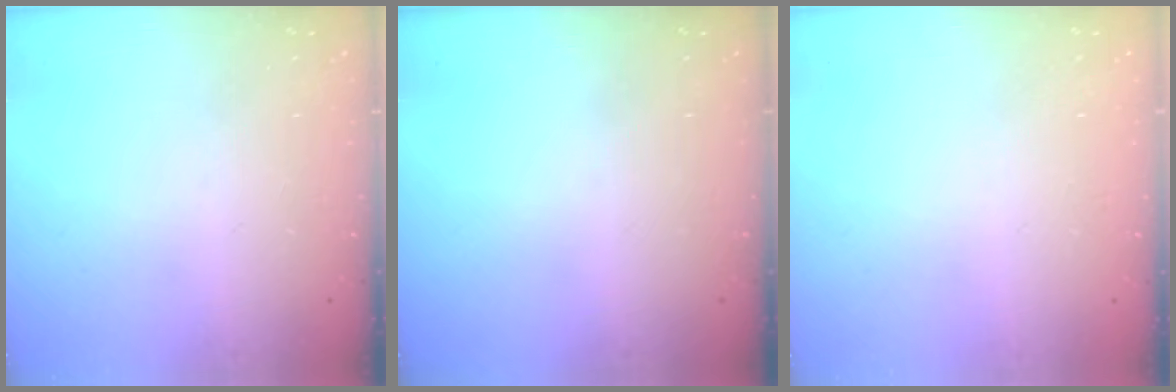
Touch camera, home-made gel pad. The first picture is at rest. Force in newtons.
{"total": 0.0}
{"total": 2.6, "press": 2.6, "slide": 0.2}